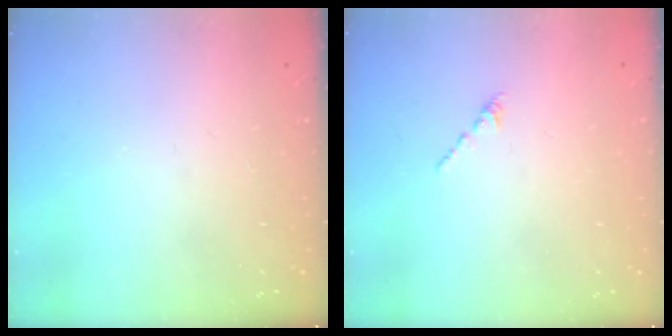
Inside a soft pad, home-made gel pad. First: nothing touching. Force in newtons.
{"total": 0.6, "press": 0.5, "slide": 0.3}